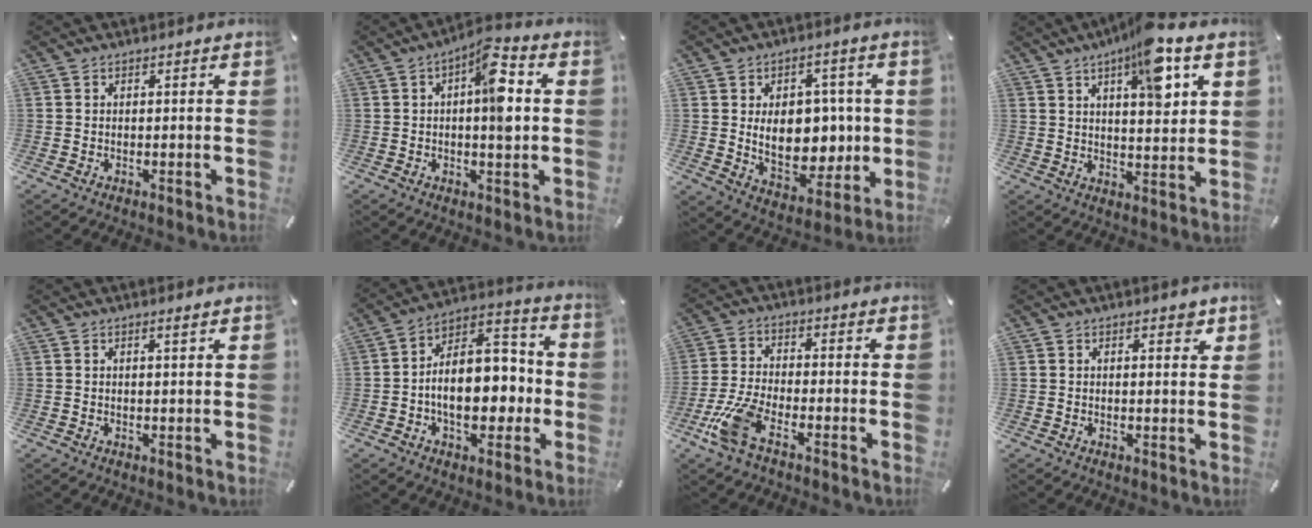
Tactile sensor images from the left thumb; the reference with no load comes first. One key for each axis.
{"total": 10.6, "fx": 1.2, "fy": 4.0, "fz": 9.8, "tx": -0.130, "ty": -0.004, "tz": 0.013}
{"total": 14.0, "fx": 0.8, "fy": 9.7, "fz": 10.0, "tx": -0.138, "ty": -0.007, "tz": 0.019}
{"total": 11.7, "fx": 6.2, "fy": 3.5, "fz": 9.3, "tx": -0.132, "ty": -0.030, "tz": 0.099}
{"total": 1.1, "fx": 0.7, "fy": 0.0, "fz": 0.9, "tx": -0.018, "ty": -0.002, "tz": 0.012}
{"total": 15.8, "fx": -2.6, "fy": 10.7, "fz": 11.3, "tx": -0.150, "ty": 0.004, "tz": -0.044}
{"total": 9.5, "fx": -5.0, "fy": 3.7, "fz": 7.1, "tx": -0.168, "ty": 0.002, "tz": -0.095}
{"total": 2.4, "fx": 1.4, "fy": 1.1, "fz": 1.6, "tx": -0.010, "ty": -0.005, "tz": 0.019}